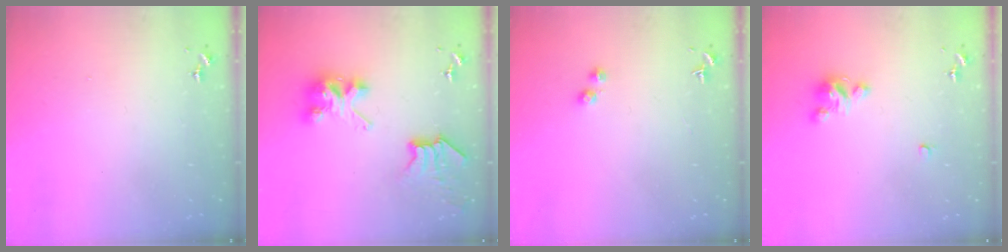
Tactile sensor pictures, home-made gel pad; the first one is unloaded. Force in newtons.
{"total": 10.5, "press": 10.5, "slide": 0.8}
{"total": 2.8, "press": 2.7, "slide": 0.7}
{"total": 6.4, "press": 6.3, "slide": 0.6}